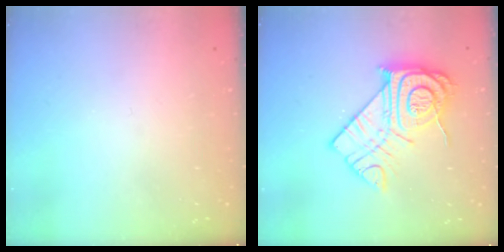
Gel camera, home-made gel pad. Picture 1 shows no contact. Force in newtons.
{"total": 17.3, "press": 17.2, "slide": 1.3}